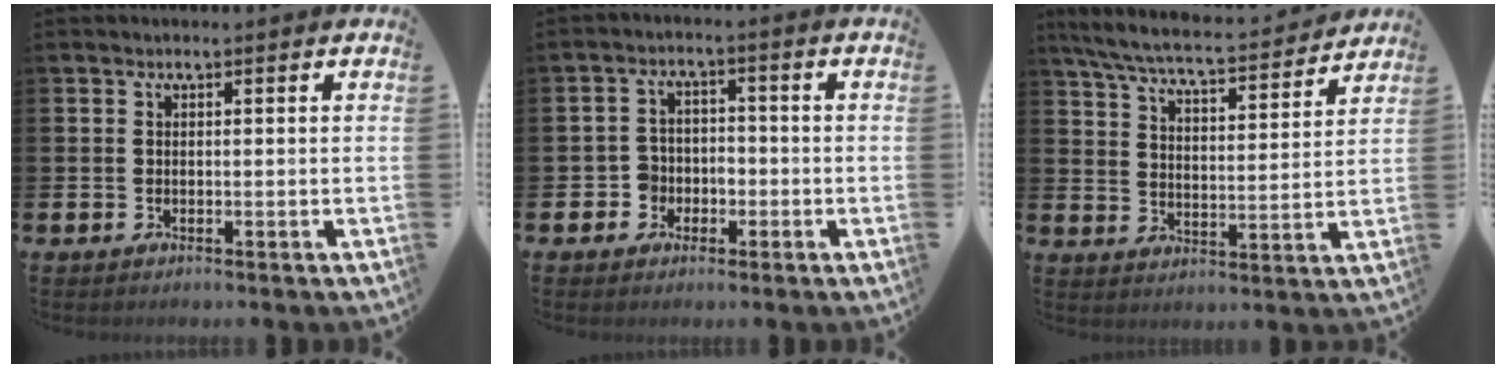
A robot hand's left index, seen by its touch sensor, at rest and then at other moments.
{"total": 3.4, "force": [-1.7, 3.0, 0.4], "torque": [-0.019, 0.008, -0.040]}
{"total": 6.6, "force": [6.0, 0.7, 2.6], "torque": [-0.080, -0.044, 0.101]}